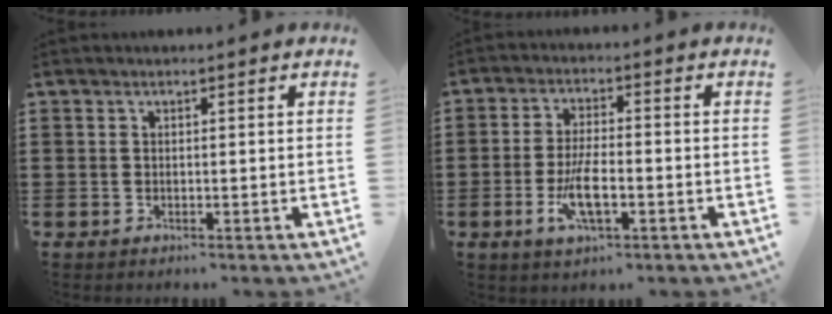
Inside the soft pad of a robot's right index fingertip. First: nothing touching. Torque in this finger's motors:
{"motor_torque": [1.67, 0.46, 0.41, 0.18]}